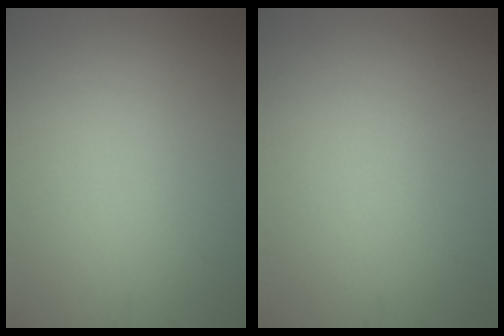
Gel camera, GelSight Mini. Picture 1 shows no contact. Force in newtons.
{"total": 0.0}